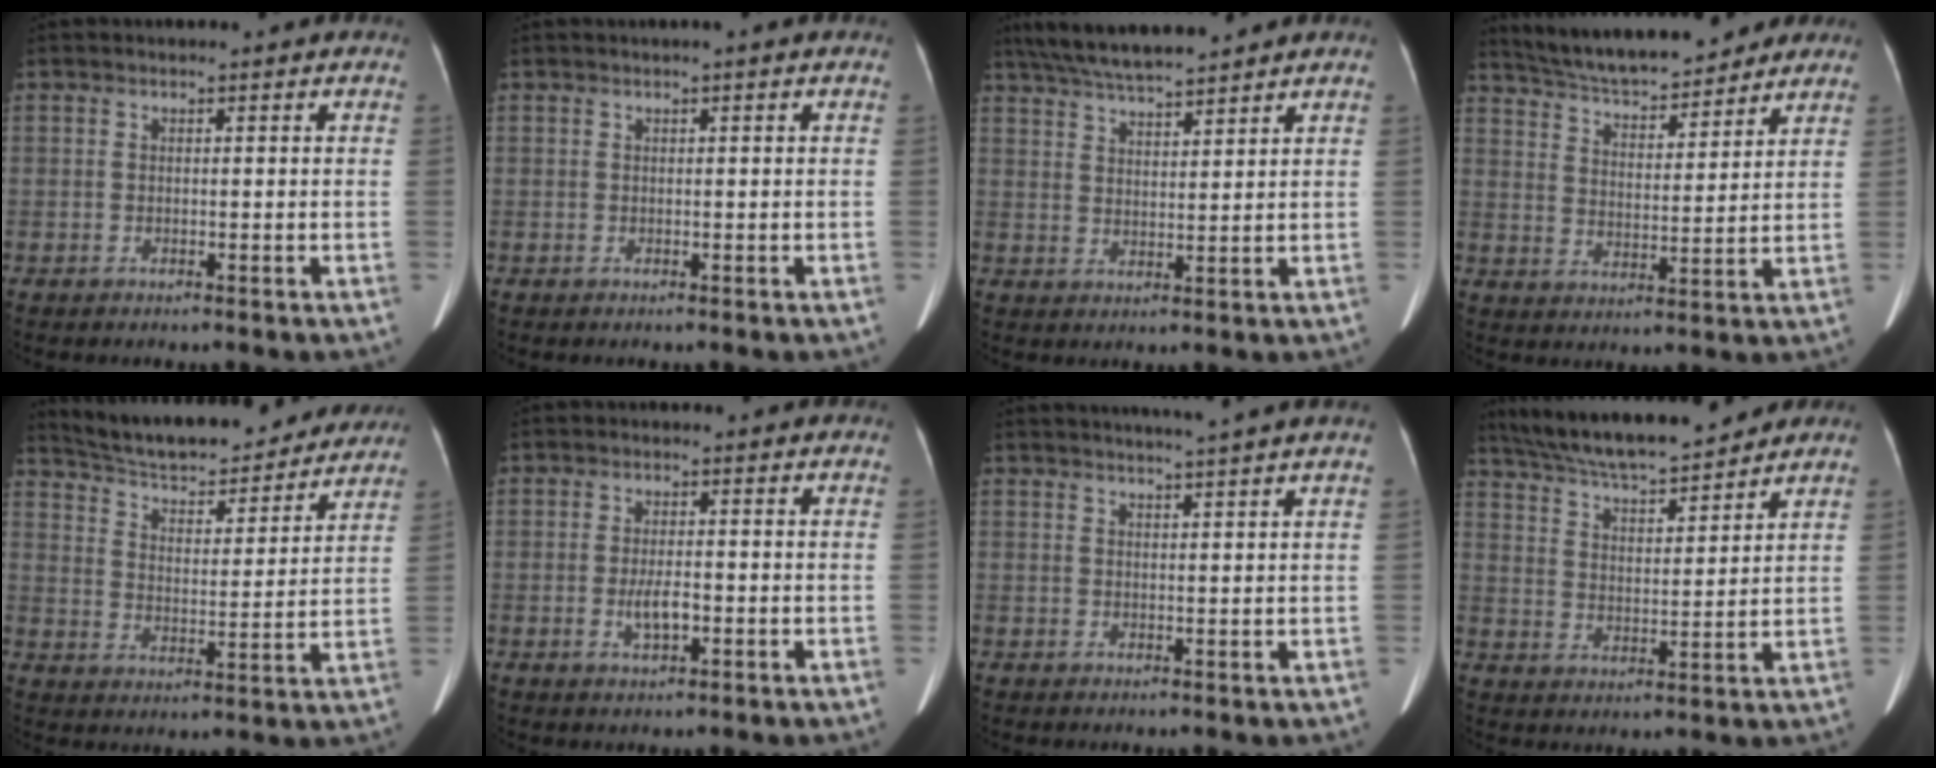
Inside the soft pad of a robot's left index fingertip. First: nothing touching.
{"total": 0.5, "force": [0.2, -0.1, 0.5], "torque": [-0.011, 0.003, 0.006]}
{"total": 9.7, "force": [8.7, 0.4, 4.3], "torque": [-0.077, 0.026, 0.147]}
{"total": 16.2, "force": [14.5, 3.6, 6.3], "torque": [-0.105, 0.024, 0.226]}
{"total": 22.8, "force": [20.7, 5.4, 8.1], "torque": [-0.127, 0.011, 0.288]}
{"total": 3.3, "force": [-0.8, 1.1, 3.0], "torque": [-0.058, -0.001, -0.013]}
{"total": 6.3, "force": [5.4, -1.4, 2.9], "torque": [-0.037, 0.010, 0.066]}
{"total": 16.3, "force": [14.6, 2.3, 7.0], "torque": [-0.126, 0.022, 0.241]}